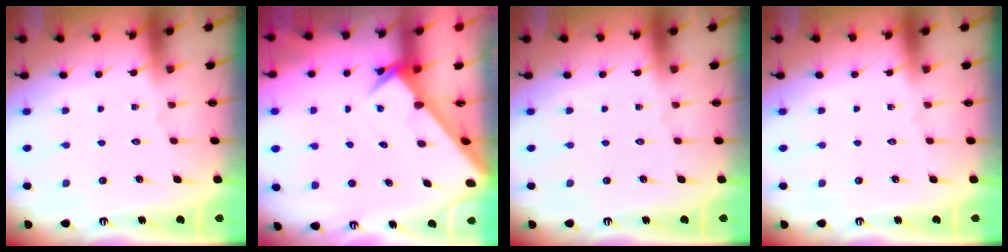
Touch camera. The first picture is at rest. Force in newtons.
{"total": 2.9, "press": 2.9, "slide": 0.2}
{"total": 0.0}
{"total": 0.0}